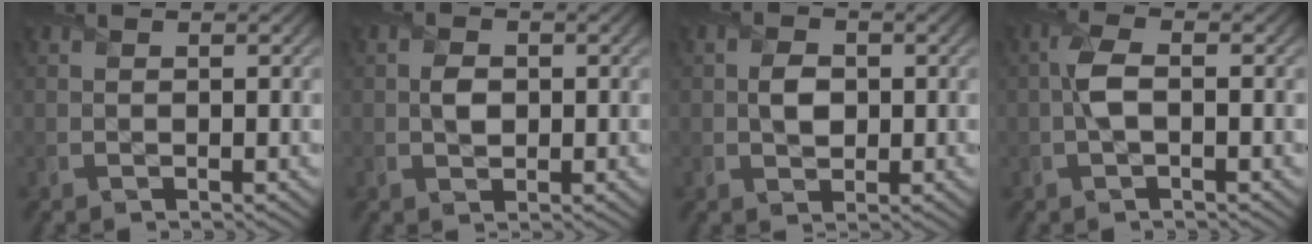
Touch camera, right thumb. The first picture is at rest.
{"total": 2.0, "force": [0.0, 1.6, 1.3], "torque": [-0.027, -0.003, -0.001]}
{"total": 2.8, "force": [0.1, 2.2, 1.8], "torque": [-0.037, -0.003, 0.000]}
{"total": 3.1, "force": [-0.3, 1.2, 2.8], "torque": [-0.065, 0.005, -0.009]}